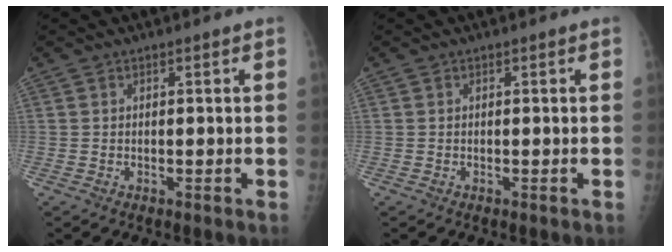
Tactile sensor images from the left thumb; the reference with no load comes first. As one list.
[{"total": 0.0}]